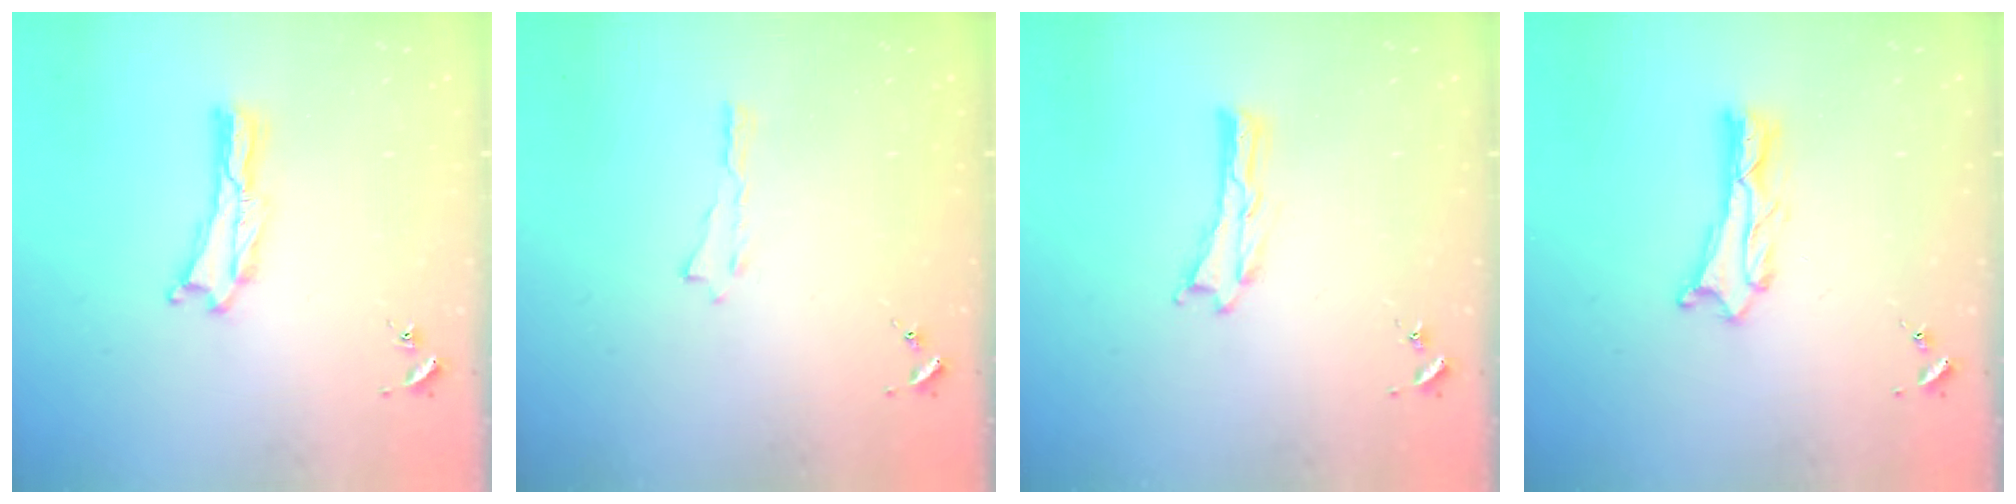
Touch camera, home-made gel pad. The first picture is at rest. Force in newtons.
{"total": 0.0}
{"total": 0.0}
{"total": 1.8, "press": 1.8, "slide": 0.2}